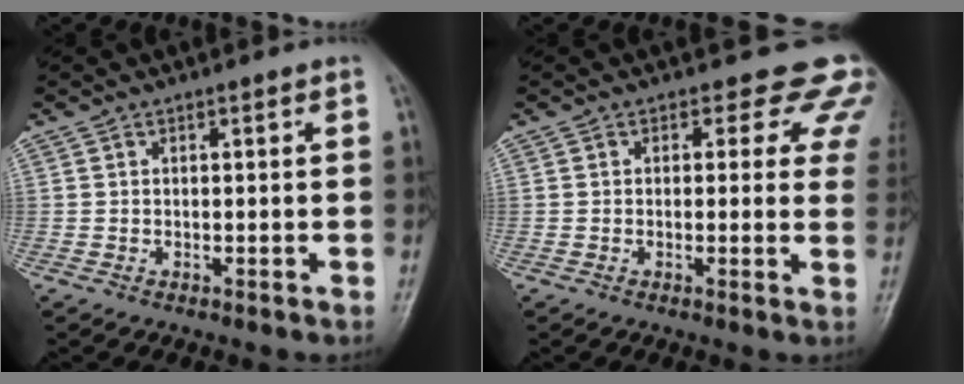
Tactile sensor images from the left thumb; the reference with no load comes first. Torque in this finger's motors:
{"motor_torque": [0.53, 0.39, 0.27, -0.02, 0.12]}